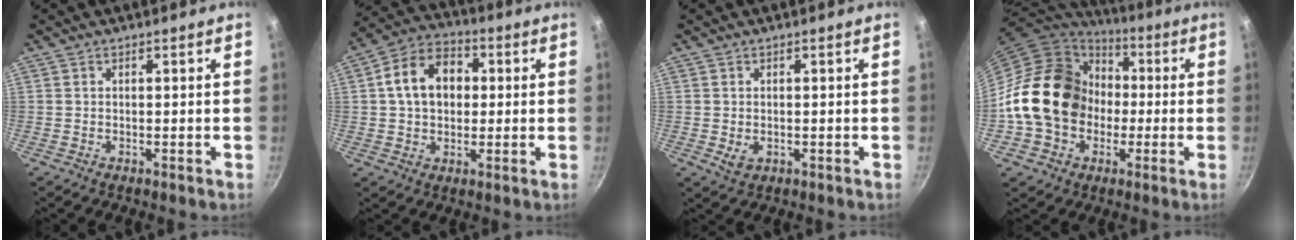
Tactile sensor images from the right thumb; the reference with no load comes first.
{"total": 12.2, "force": [1.8, 9.0, 8.0], "torque": [-0.108, 0.023, 0.016]}
{"total": 2.5, "force": [-0.3, 1.8, 1.7], "torque": [-0.028, -0.004, -0.001]}
{"total": 20.5, "force": [-0.8, 17.0, 11.5], "torque": [-0.179, 0.047, -0.010]}